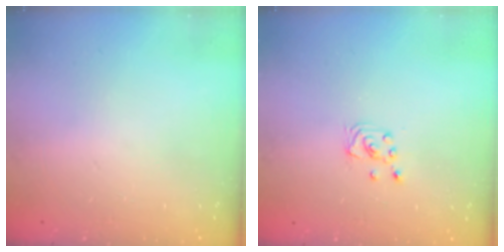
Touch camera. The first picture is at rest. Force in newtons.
{"total": 2.3, "press": 2.3, "slide": 0.2}